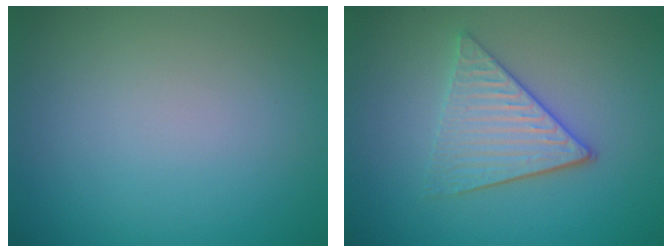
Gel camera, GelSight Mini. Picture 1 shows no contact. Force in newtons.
{"total": 4.0, "press": 3.4, "slide": 2.0}